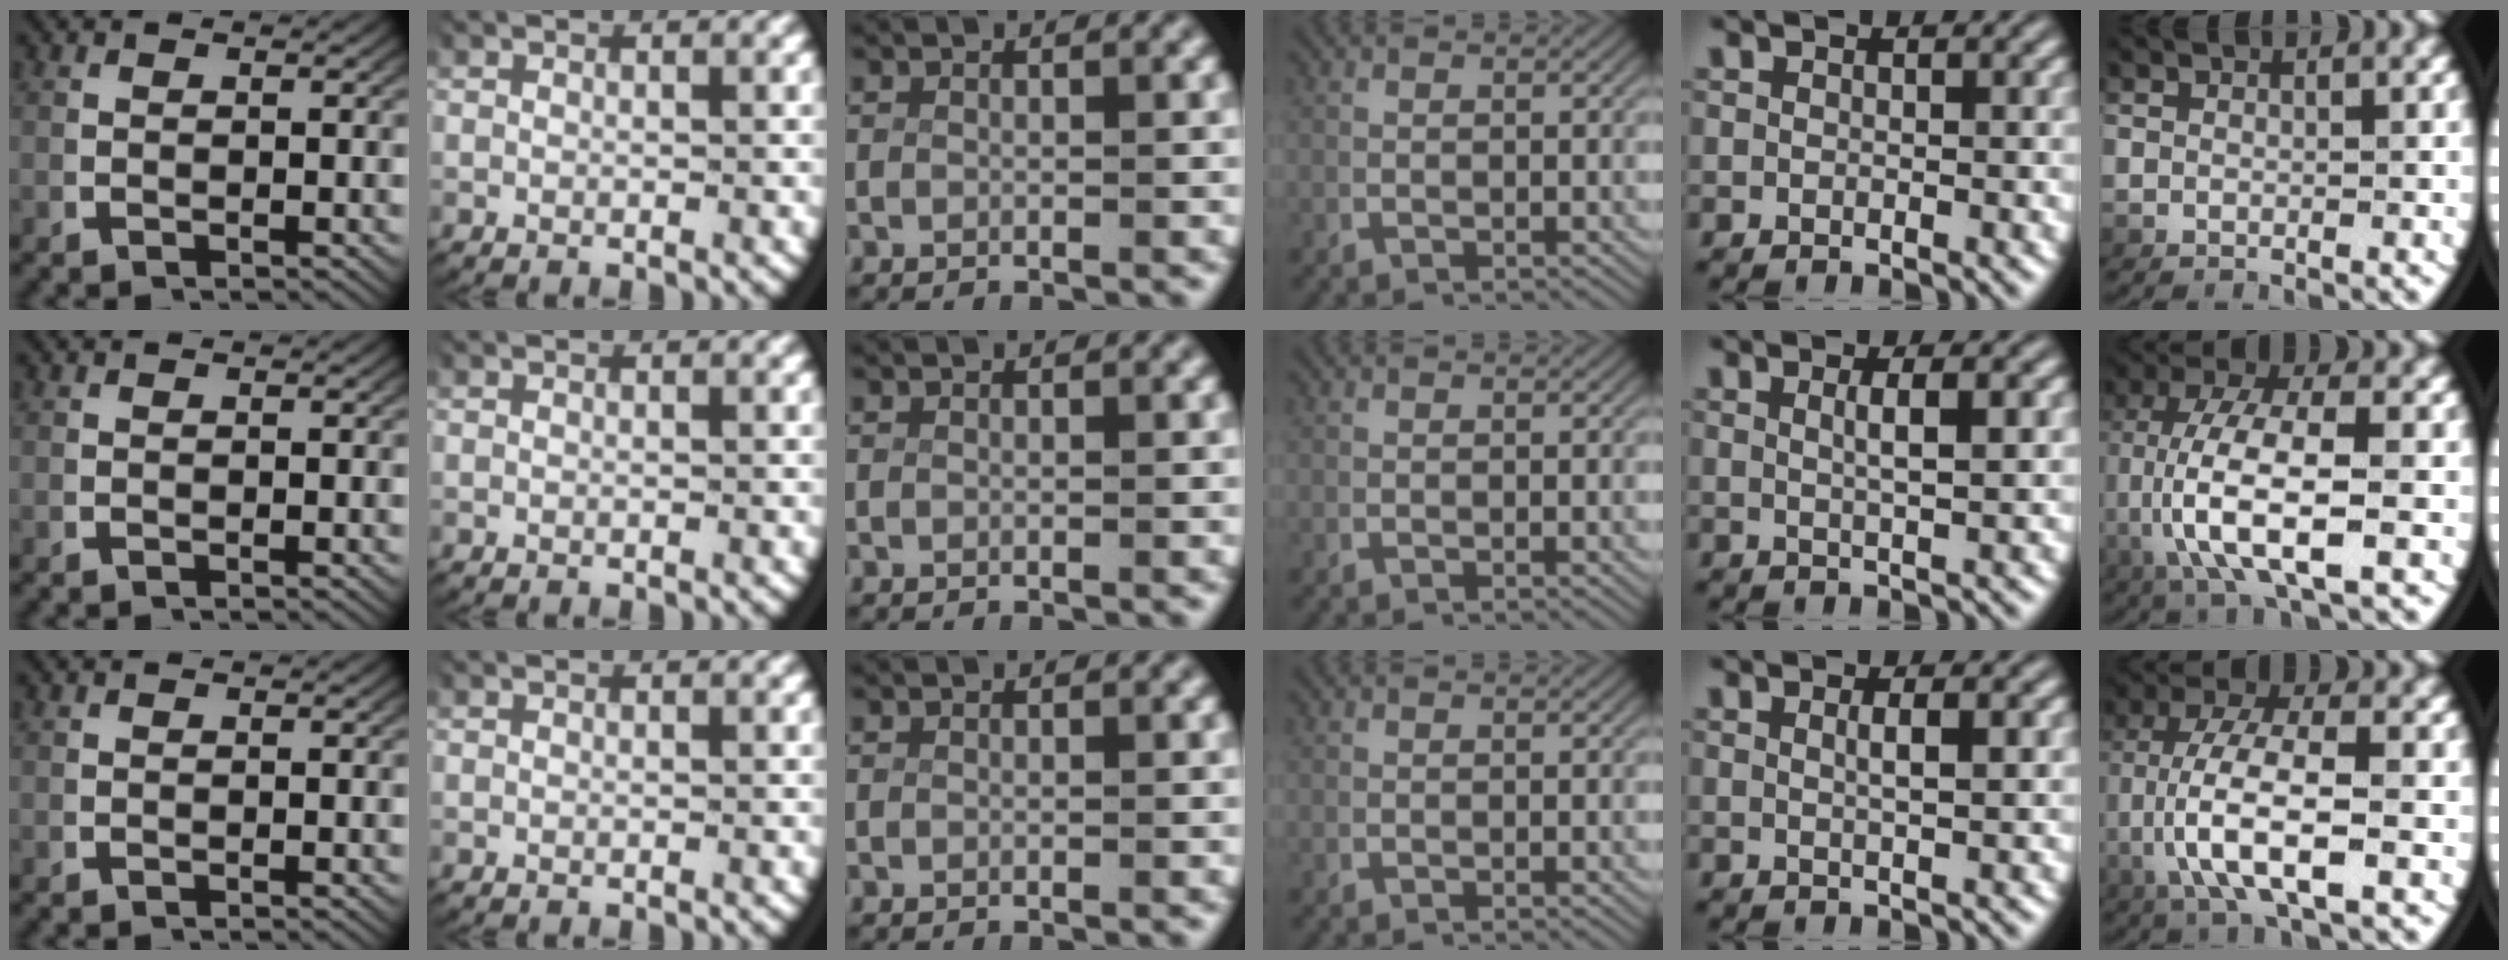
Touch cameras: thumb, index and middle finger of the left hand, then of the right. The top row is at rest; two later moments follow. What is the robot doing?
{"motion": "lift_and_place", "object": "ribbon"}